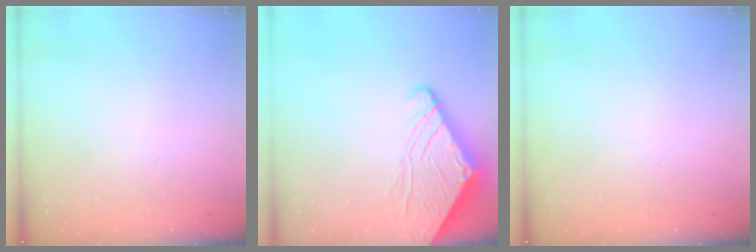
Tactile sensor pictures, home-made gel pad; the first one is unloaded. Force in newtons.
{"total": 13.4, "press": 13.3, "slide": 1.4}
{"total": 0.0}